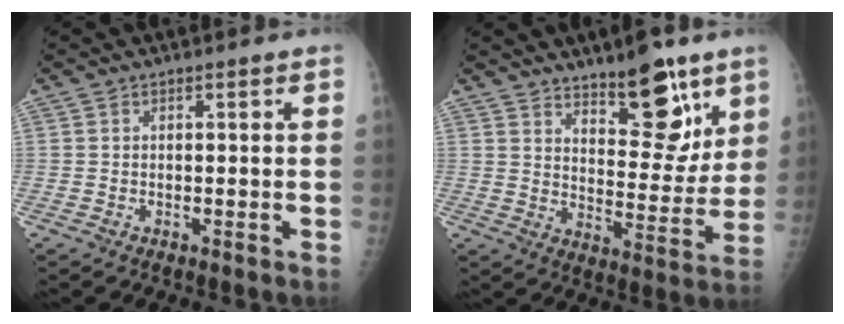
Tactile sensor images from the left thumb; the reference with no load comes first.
{"total": 14.4, "force": [9.5, 5.6, 9.3], "torque": [-0.086, -0.067, 0.149]}